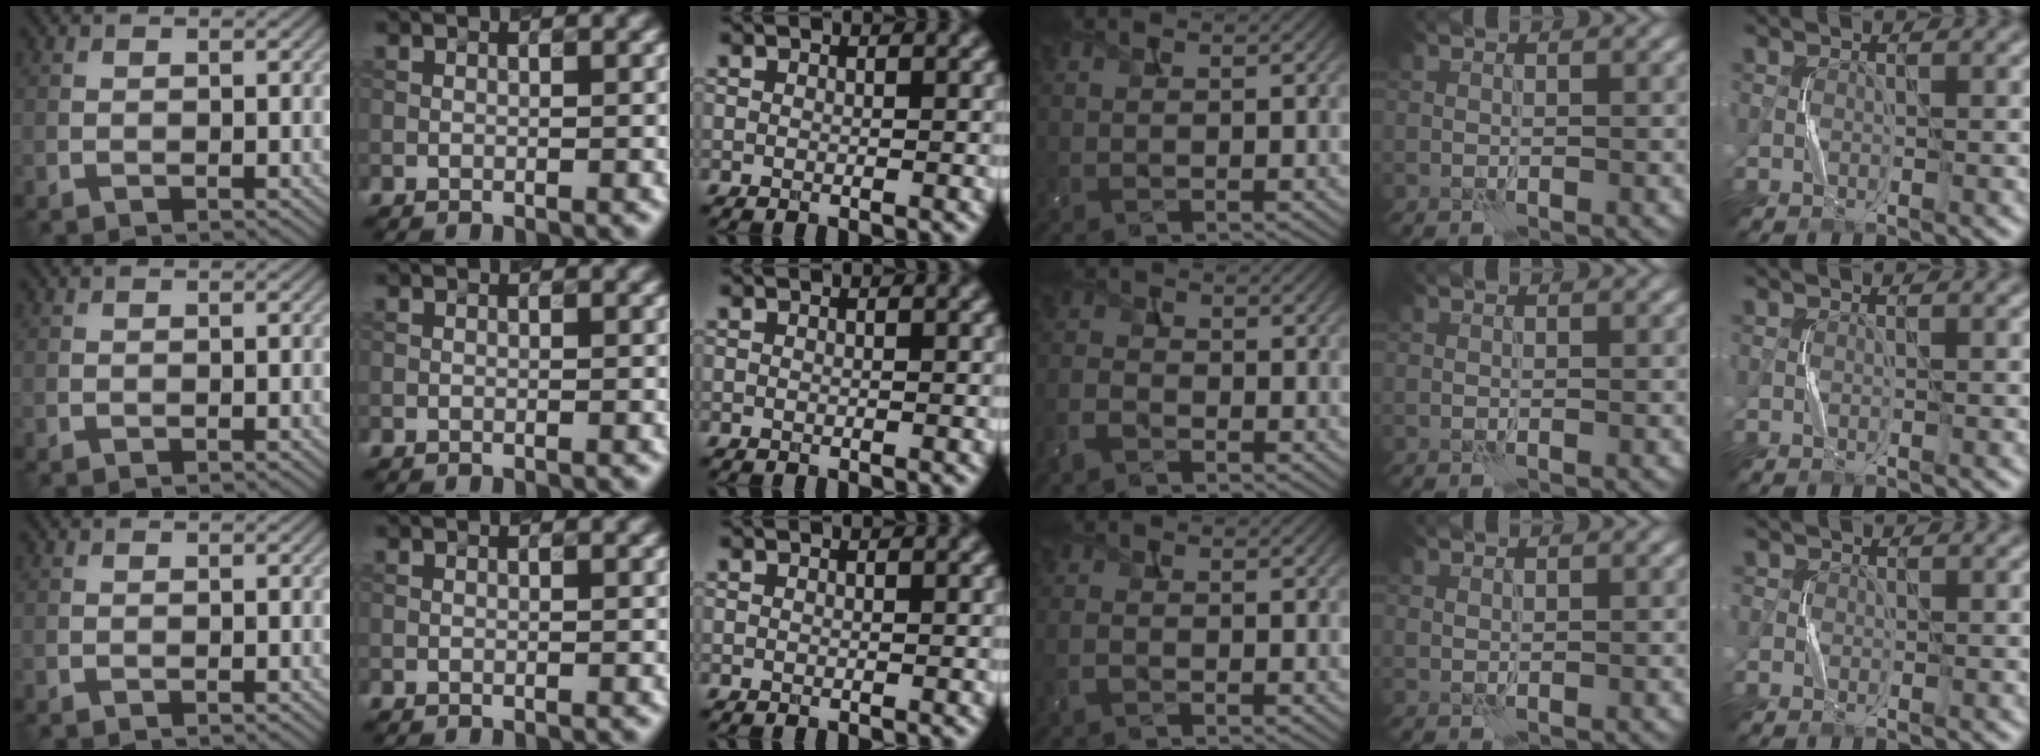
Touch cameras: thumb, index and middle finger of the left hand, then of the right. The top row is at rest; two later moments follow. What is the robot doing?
{"motion": "squeeze", "object": "bubble wrap"}